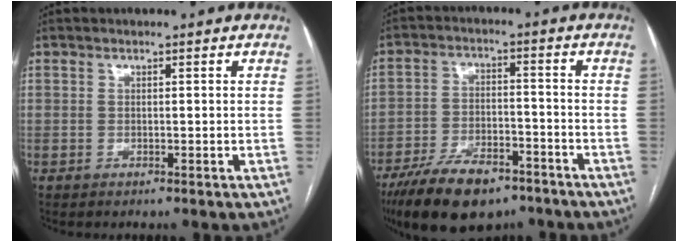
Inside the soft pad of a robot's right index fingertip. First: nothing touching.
{"total": 13.8, "force": [-10.0, 5.2, 8.0], "torque": [-0.144, -0.009, -0.168]}